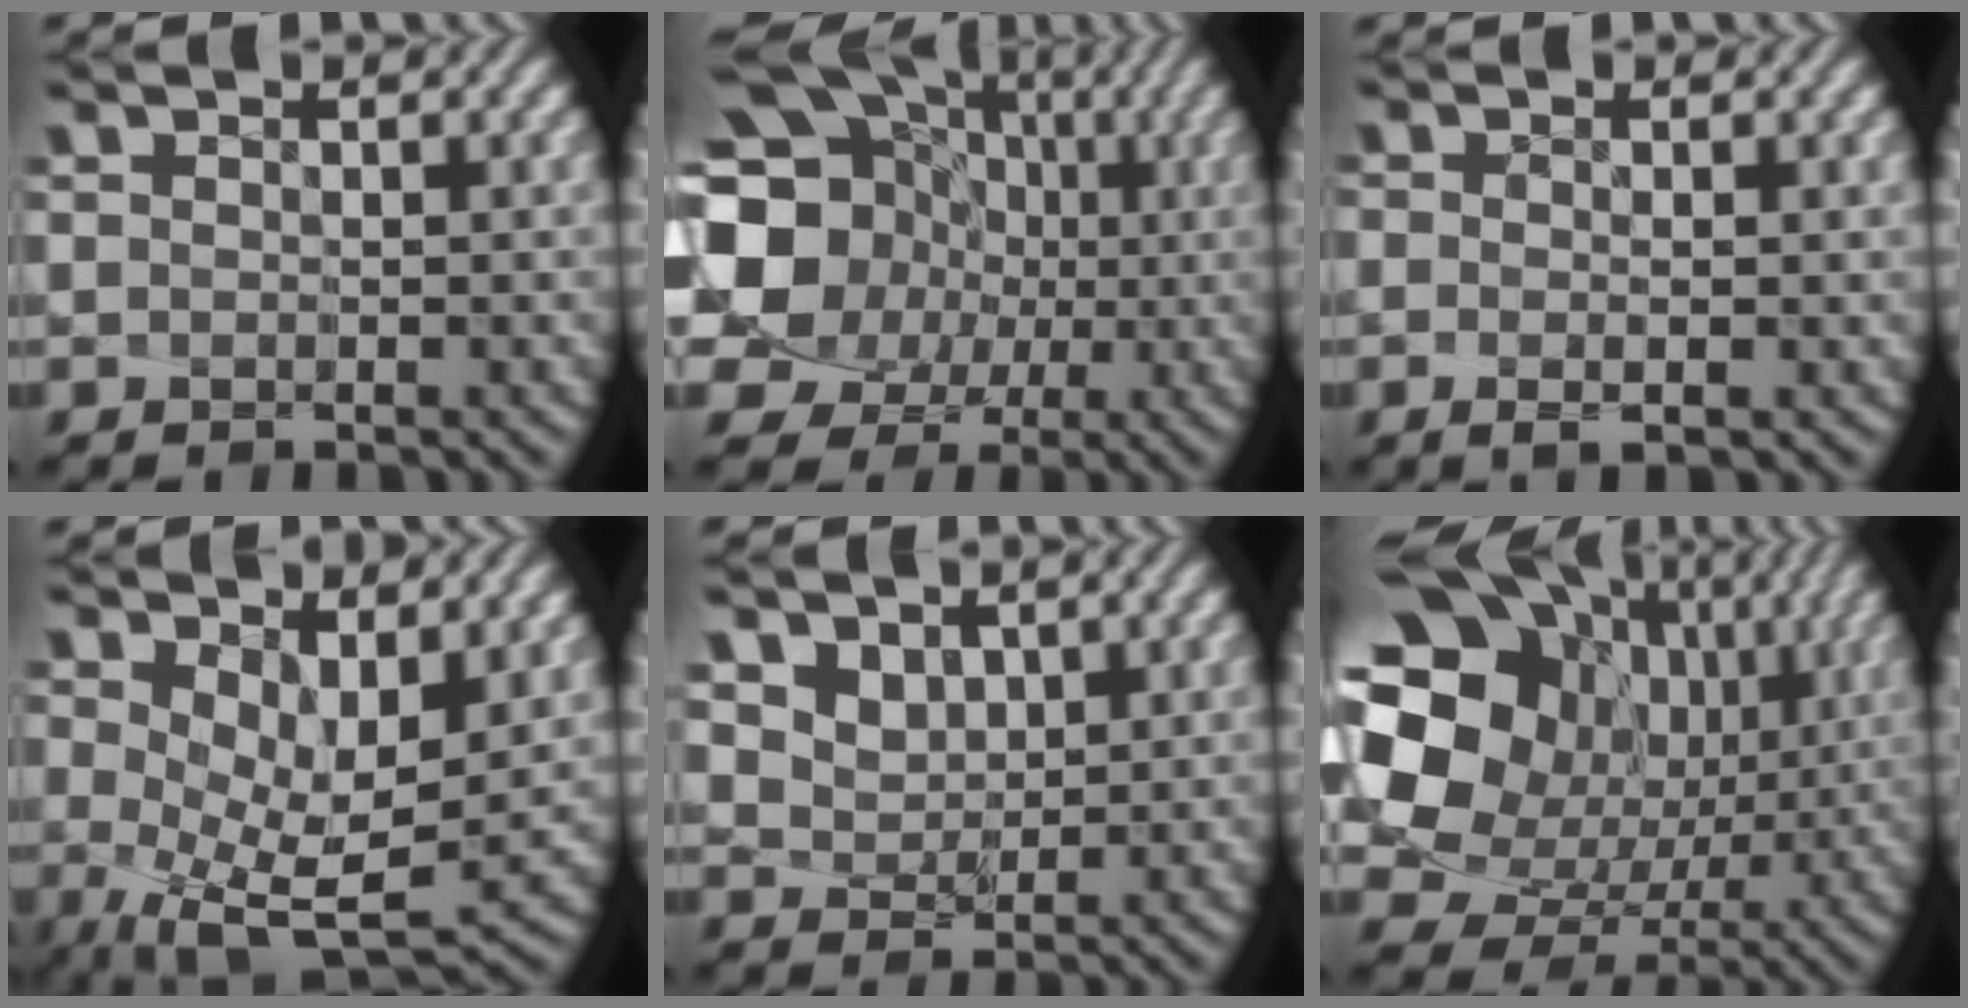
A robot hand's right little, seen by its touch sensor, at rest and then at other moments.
{"total": 16.7, "force": [0.8, 15.1, 6.9], "torque": [-0.161, -0.005, -0.006]}
{"total": 1.3, "force": [-0.8, -0.1, 1.0], "torque": [-0.009, -0.018, -0.001]}
{"total": 8.1, "force": [0.6, 3.7, 7.1], "torque": [-0.128, -0.033, 0.034]}
{"total": 6.5, "force": [3.7, 4.8, 2.4], "torque": [-0.074, 0.001, 0.073]}
{"total": 17.4, "force": [2.4, 14.9, 8.7], "torque": [-0.178, -0.012, 0.050]}